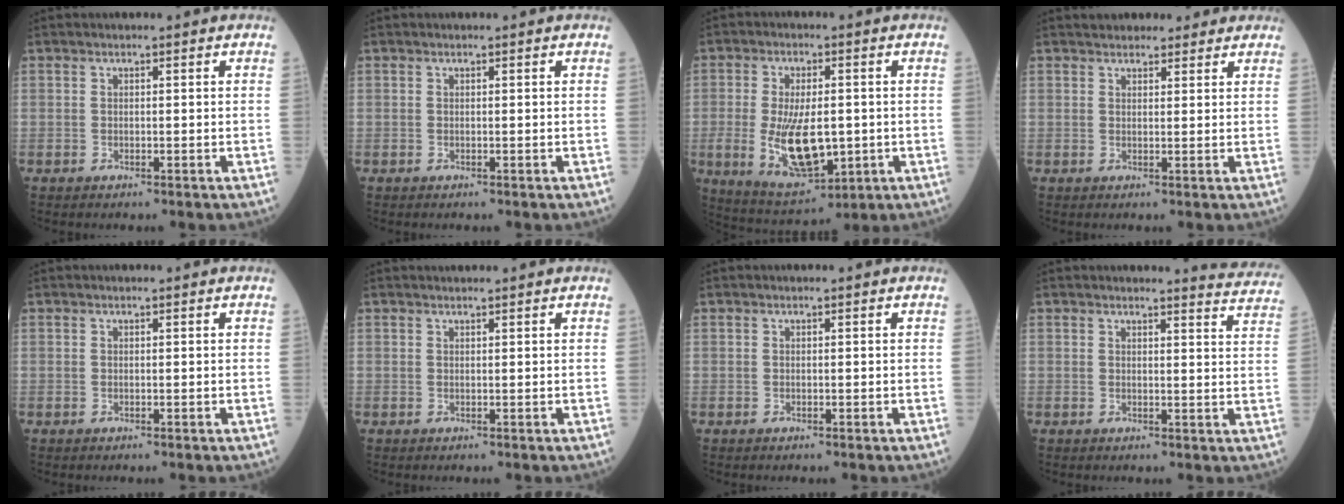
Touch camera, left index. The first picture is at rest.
{"total": 0.0}
{"total": 11.6, "force": [-1.6, 4.9, 10.4], "torque": [-0.198, -0.017, -0.011]}
{"total": 7.1, "force": [6.2, 2.7, 2.3], "torque": [-0.015, 0.027, 0.079]}
{"total": 0.0}
{"total": 1.7, "force": [1.6, -0.1, 0.5], "torque": [-0.005, 0.016, 0.027]}
{"total": 0.0}
{"total": 6.6, "force": [6.5, -0.3, 0.1], "torque": [-0.003, -0.051, 0.050]}